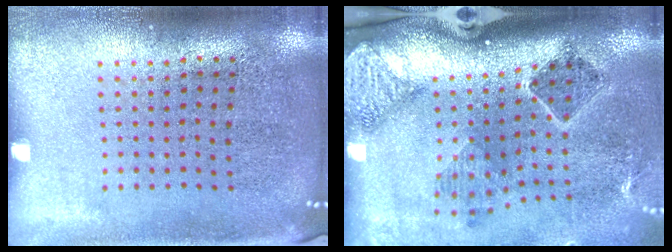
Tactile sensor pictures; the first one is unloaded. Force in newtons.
{"total": 1.9, "press": 1.6, "slide": 1.0}